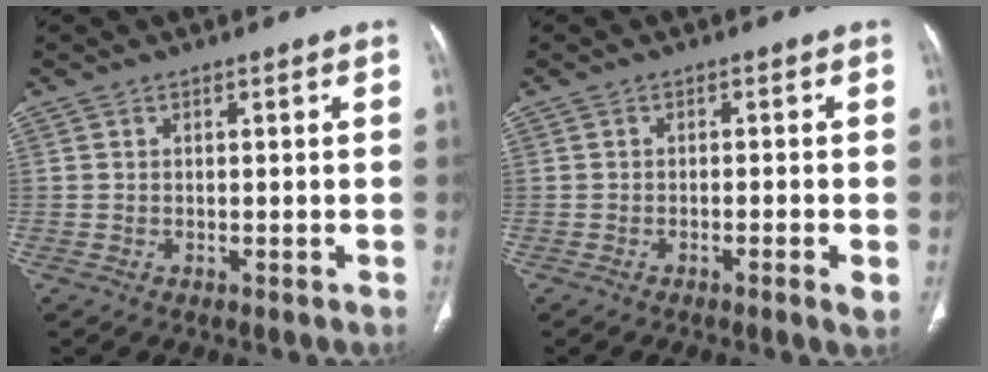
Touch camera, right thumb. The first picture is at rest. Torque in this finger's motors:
{"motor_torque": [-0.06, 0.23, -0.26, -0.09, 0.01]}